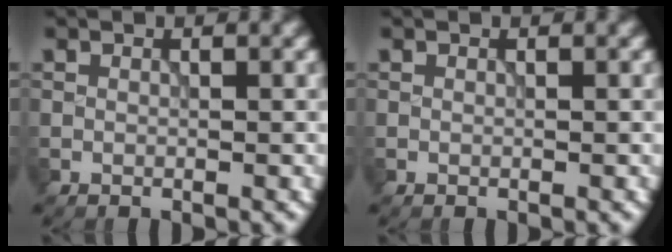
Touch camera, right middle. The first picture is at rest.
{"total": 0.0}